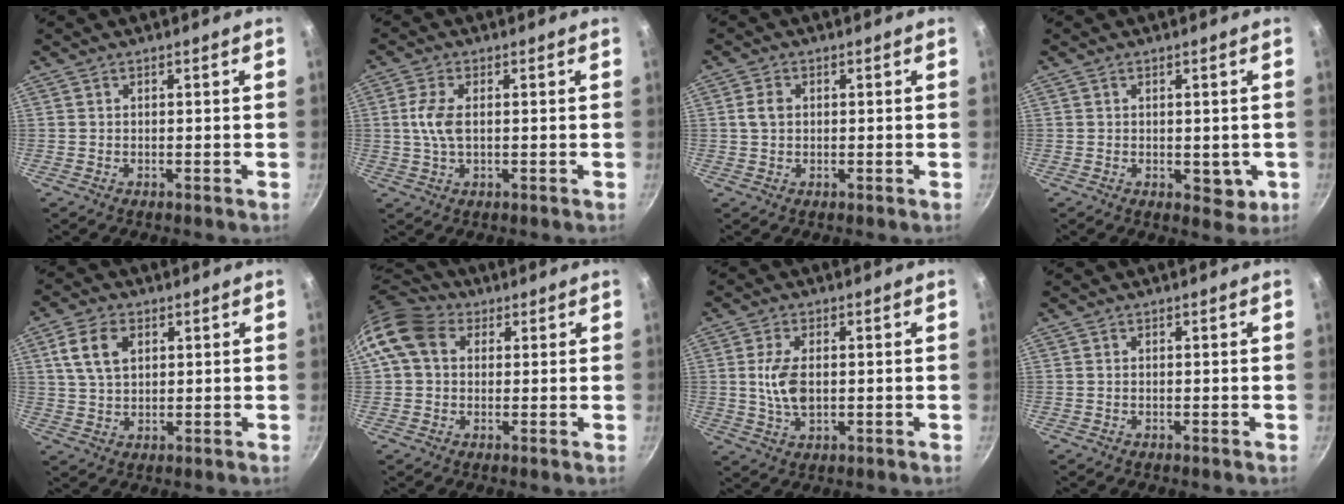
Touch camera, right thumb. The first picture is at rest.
{"total": 5.3, "force": [0.5, 2.5, 4.7], "torque": [-0.104, 0.003, 0.009]}
{"total": 2.9, "force": [0.4, 2.1, 1.9], "torque": [-0.032, 0.005, 0.004]}
{"total": 4.5, "force": [-0.7, 2.8, 3.5], "torque": [-0.024, -0.003, -0.004]}
{"total": 7.7, "force": [2.6, 5.0, 5.2], "torque": [-0.087, 0.001, 0.049]}
{"total": 10.9, "force": [2.8, 8.4, 6.3], "torque": [-0.103, 0.016, 0.033]}
{"total": 6.7, "force": [0.4, 3.6, 5.7], "torque": [-0.114, -0.003, 0.009]}
{"total": 0.0}